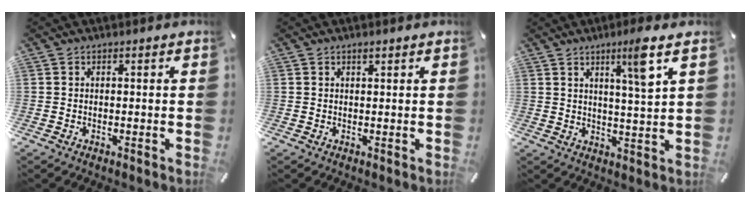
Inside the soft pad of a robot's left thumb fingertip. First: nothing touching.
{"total": 0.8, "force": [0.5, 0.3, 0.5], "torque": [-0.010, 0.001, 0.009]}
{"total": 8.0, "force": [4.6, 0.0, 6.5], "torque": [-0.105, -0.023, 0.068]}